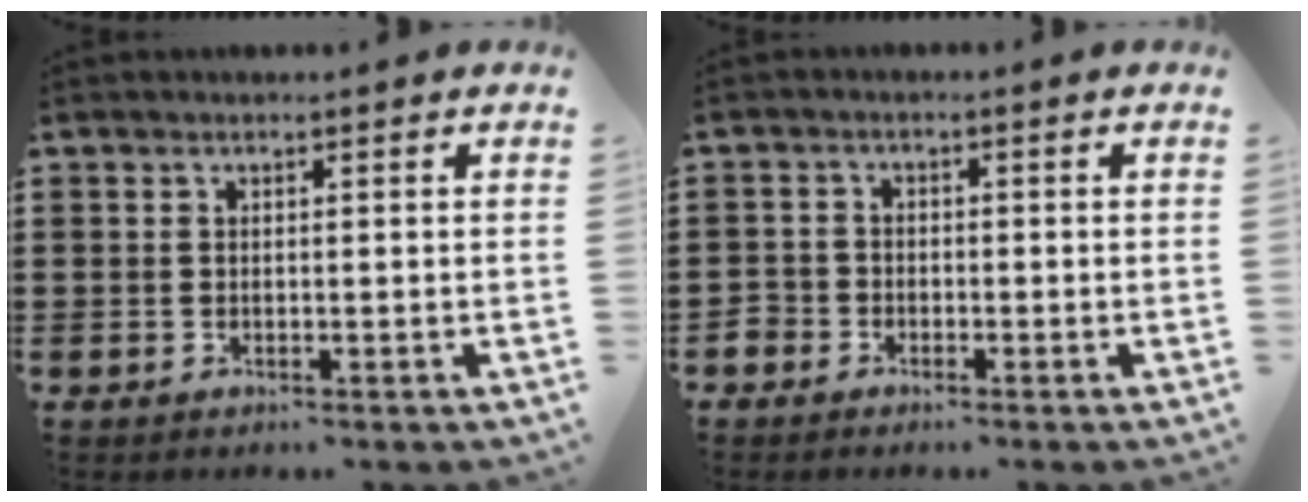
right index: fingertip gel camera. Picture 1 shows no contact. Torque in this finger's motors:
{"motor_torque": [0.71, 0.64, 0.07, -0.01]}